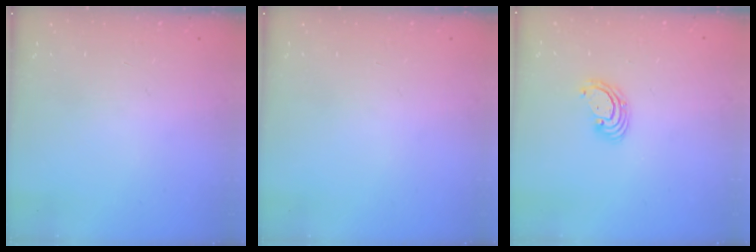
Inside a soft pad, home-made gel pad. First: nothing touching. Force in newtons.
{"total": 0.0}
{"total": 3.1, "press": 3.1, "slide": 0.1}